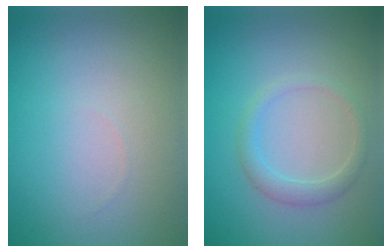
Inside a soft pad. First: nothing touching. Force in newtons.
{"total": 1.8, "press": 1.8, "slide": 0.1}